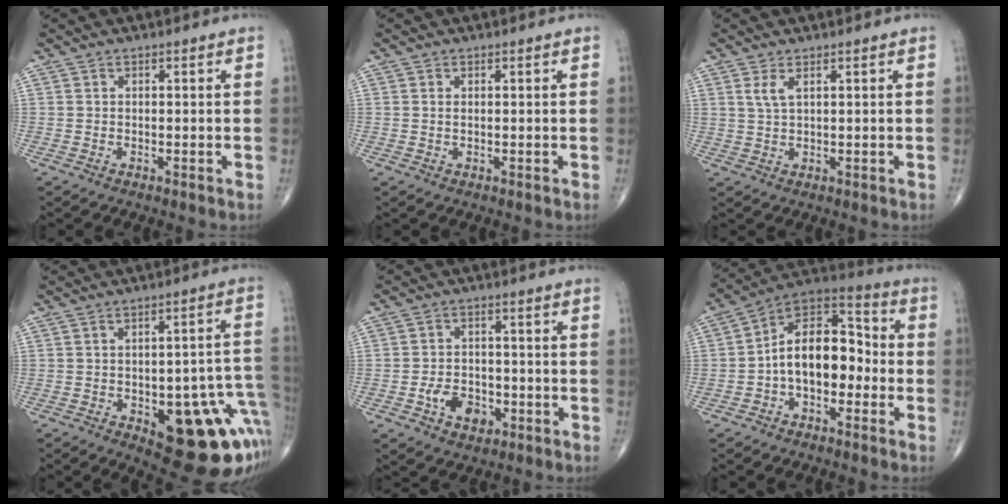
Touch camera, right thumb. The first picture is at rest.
{"total": 0.6, "force": [0.1, 0.3, 0.5], "torque": [-0.011, 0.002, 0.004]}
{"total": 2.6, "force": [1.3, 0.8, 2.1], "torque": [-0.049, -0.002, 0.033]}
{"total": 21.3, "force": [-6.4, 8.6, 18.4], "torque": [-0.161, 0.035, -0.057]}
{"total": 6.8, "force": [-2.6, 4.6, 4.2], "torque": [-0.048, 0.015, -0.042]}
{"total": 14.6, "force": [-2.2, 8.9, 11.4], "torque": [-0.155, 0.050, -0.051]}